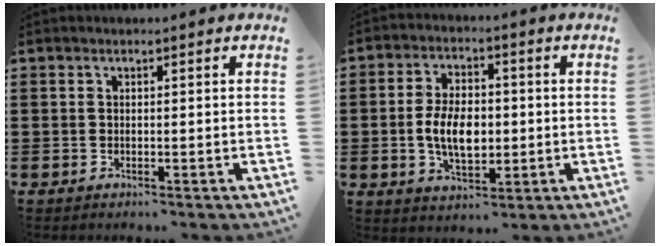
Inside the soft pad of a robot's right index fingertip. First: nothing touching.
{"total": 7.1, "force": [-0.6, 4.2, 5.7], "torque": [-0.111, -0.002, -0.020]}